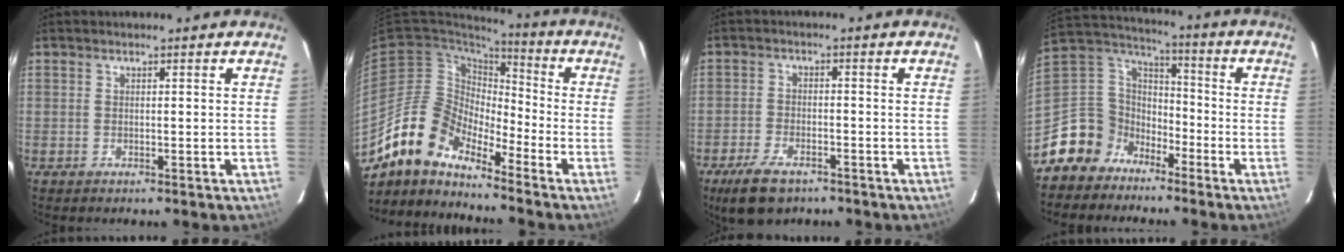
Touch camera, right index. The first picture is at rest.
{"total": 12.3, "force": [-10.4, 4.9, 4.2], "torque": [-0.075, 0.016, -0.208]}
{"total": 8.3, "force": [-5.8, 3.8, 4.5], "torque": [-0.119, -0.012, -0.104]}
{"total": 12.2, "force": [-8.0, 9.0, 1.9], "torque": [-0.070, 0.042, -0.156]}